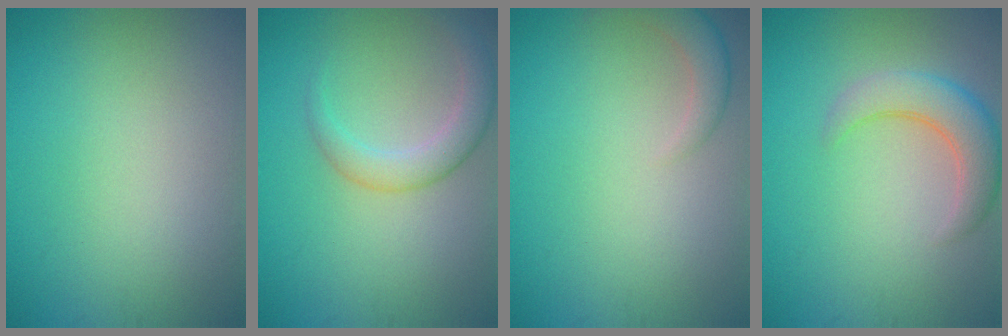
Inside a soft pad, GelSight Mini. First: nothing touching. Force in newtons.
{"total": 2.9, "press": 2.9, "slide": 0.2}
{"total": 2.0, "press": 2.0, "slide": 0.1}
{"total": 4.2, "press": 4.2, "slide": 0.4}